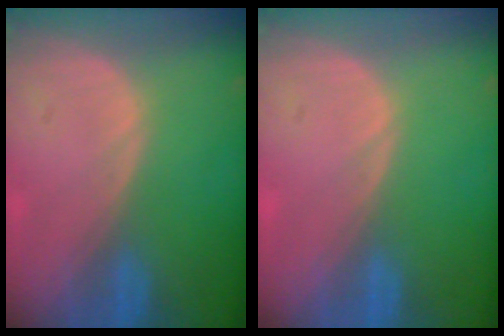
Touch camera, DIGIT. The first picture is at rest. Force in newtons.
{"total": 0.0}